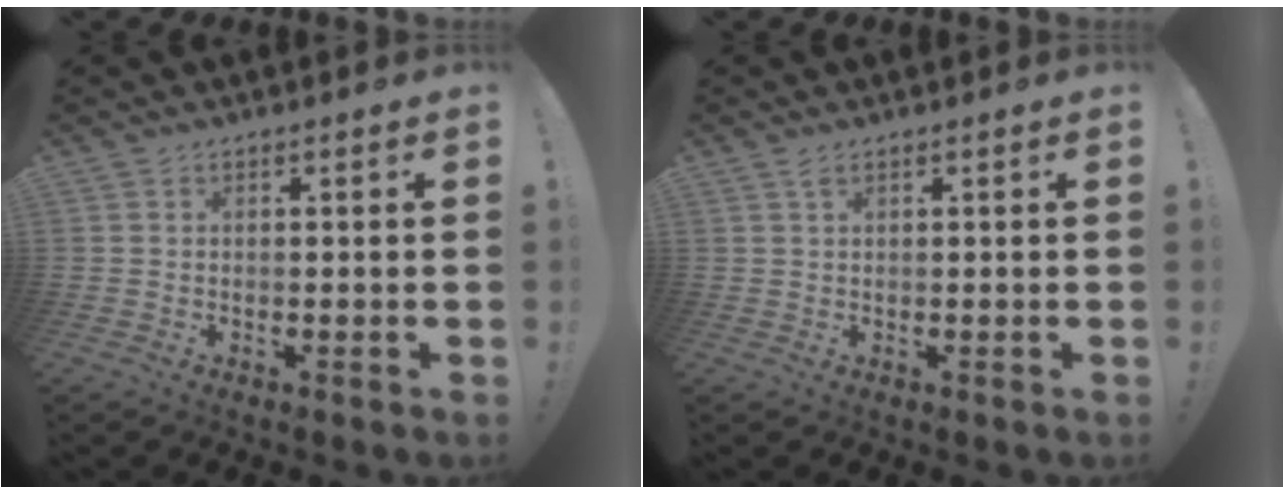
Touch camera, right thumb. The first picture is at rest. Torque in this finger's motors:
{"motor_torque": [-0.10, 0.20, 0.25, 0.00, -0.03]}